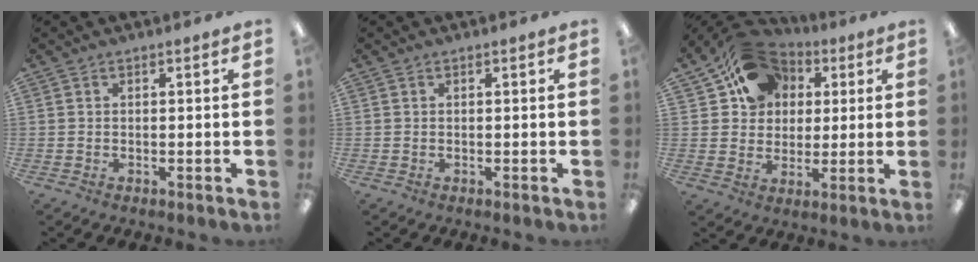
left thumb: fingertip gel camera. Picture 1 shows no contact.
{"total": 0.0}
{"total": 15.1, "force": [7.6, 12.1, 4.8], "torque": [-0.083, -0.045, 0.145]}